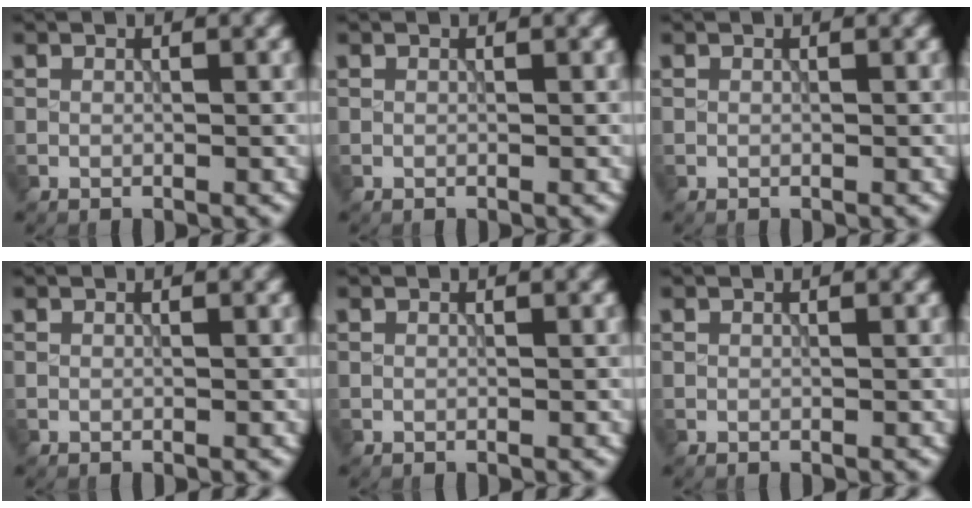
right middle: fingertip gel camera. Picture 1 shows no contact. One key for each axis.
{"total": 0.0}
{"total": 0.0}
{"total": 0.0}
{"total": 0.0}
{"total": 0.0}